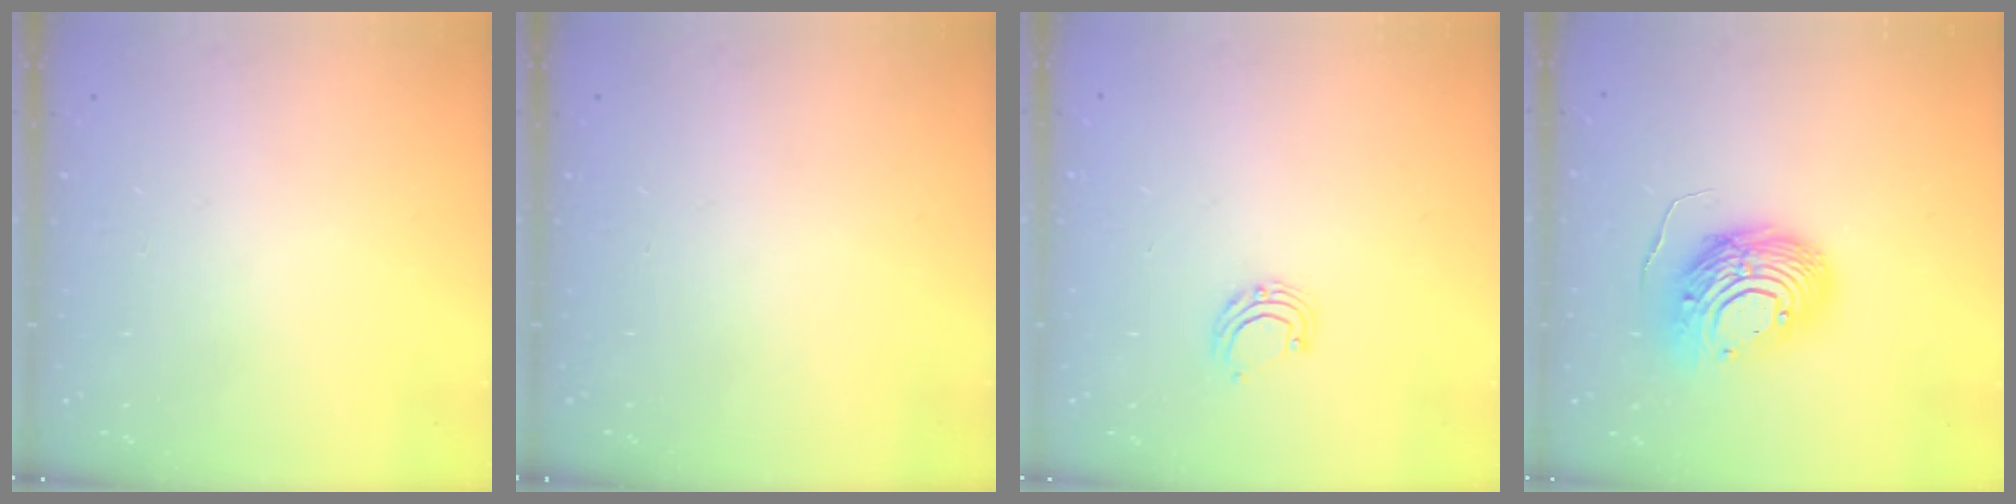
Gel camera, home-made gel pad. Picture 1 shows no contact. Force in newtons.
{"total": 0.0}
{"total": 6.6, "press": 6.5, "slide": 0.7}
{"total": 14.7, "press": 14.6, "slide": 1.4}